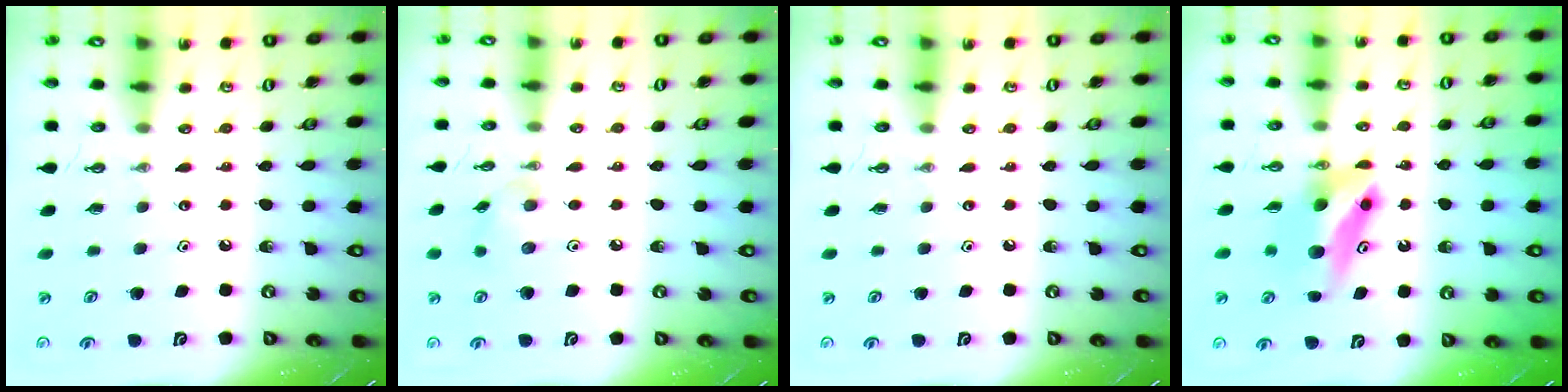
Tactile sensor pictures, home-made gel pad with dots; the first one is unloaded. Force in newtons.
{"total": 7.0, "press": 7.0, "slide": 0.5}
{"total": 0.0}
{"total": 7.2, "press": 6.8, "slide": 2.2}